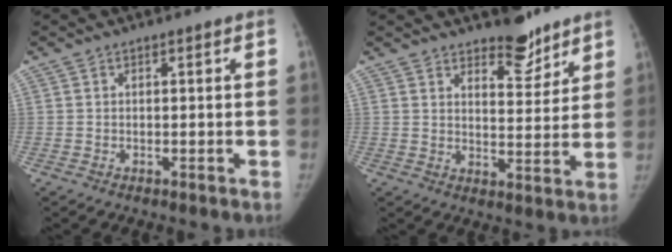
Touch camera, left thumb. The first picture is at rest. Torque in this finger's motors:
{"motor_torque": [0.65, -0.28, 0.66, -0.39, 0.14]}